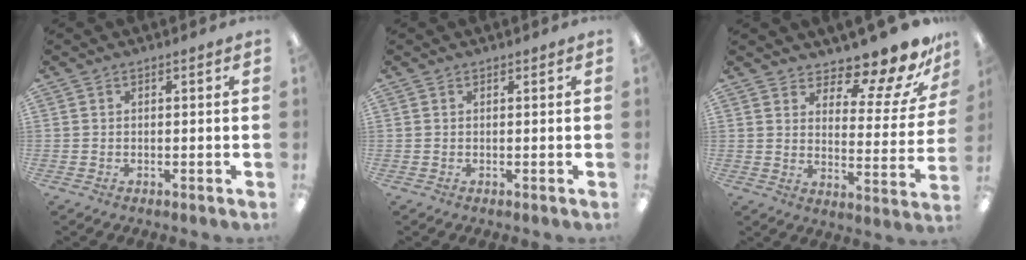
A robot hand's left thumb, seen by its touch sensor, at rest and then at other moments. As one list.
[{"total": 0.0}, {"total": 12.0, "force": [10.6, 3.2, 4.8], "torque": [-0.065, -0.096, 0.178]}]